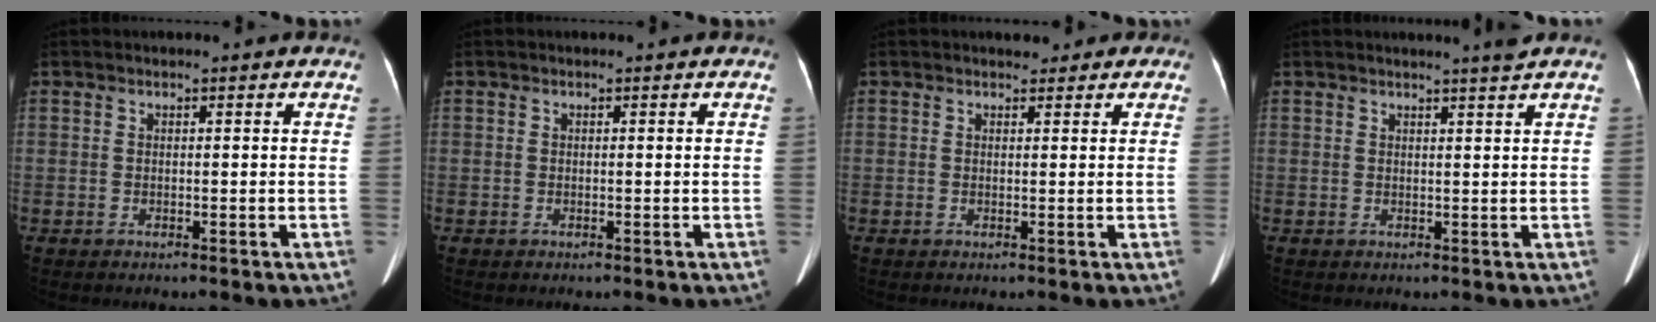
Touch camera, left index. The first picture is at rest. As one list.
[{"total": 0.0}, {"total": 2.4, "force": [1.6, 1.6, 0.6], "torque": [0.002, 0.009, 0.017]}, {"total": 2.1, "force": [1.7, -0.9, 0.8], "torque": [-0.018, -0.011, 0.028]}]